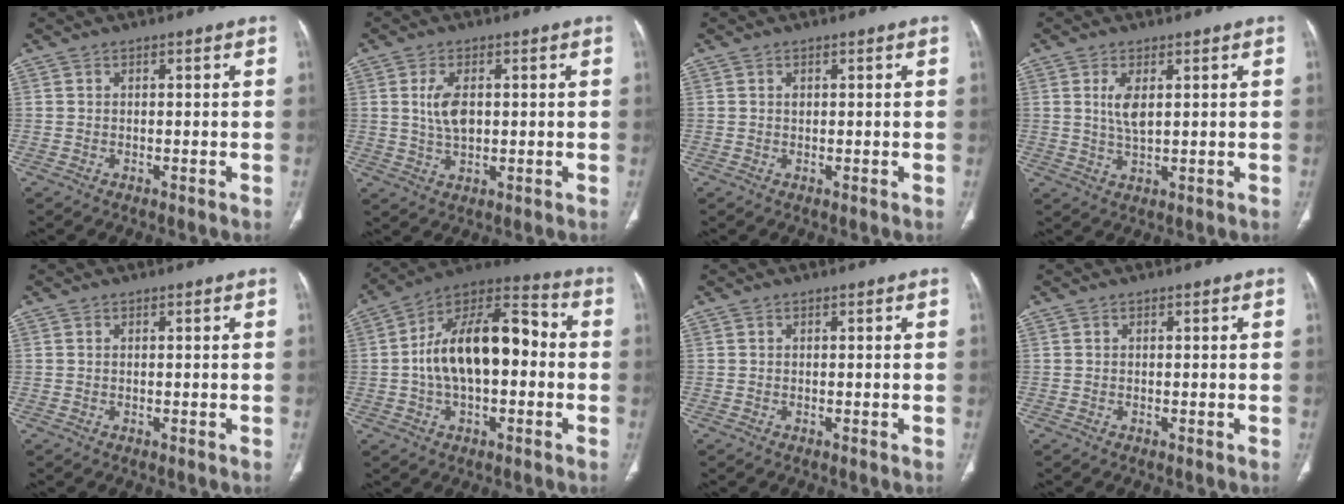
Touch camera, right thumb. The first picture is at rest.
{"total": 5.7, "force": [0.9, 3.0, 4.7], "torque": [-0.091, -0.004, 0.020]}
{"total": 0.8, "force": [0.3, 0.5, 0.5], "torque": [-0.006, 0.001, 0.005]}
{"total": 5.9, "force": [1.6, 2.8, 4.9], "torque": [-0.095, -0.011, 0.037]}
{"total": 0.0}
{"total": 19.0, "force": [-0.3, 10.1, 16.2], "torque": [-0.259, 0.046, -0.013]}
{"total": 0.0}
{"total": 0.0}